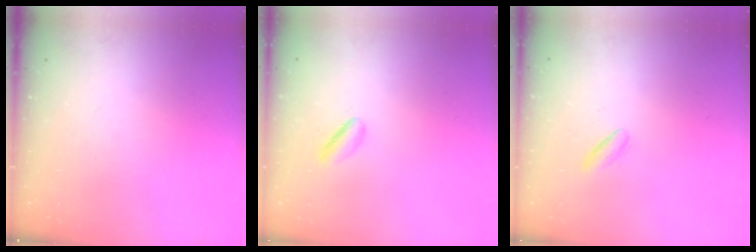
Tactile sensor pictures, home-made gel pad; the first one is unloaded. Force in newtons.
{"total": 2.7, "press": 2.5, "slide": 1.0}
{"total": 2.7, "press": 2.5, "slide": 1.2}